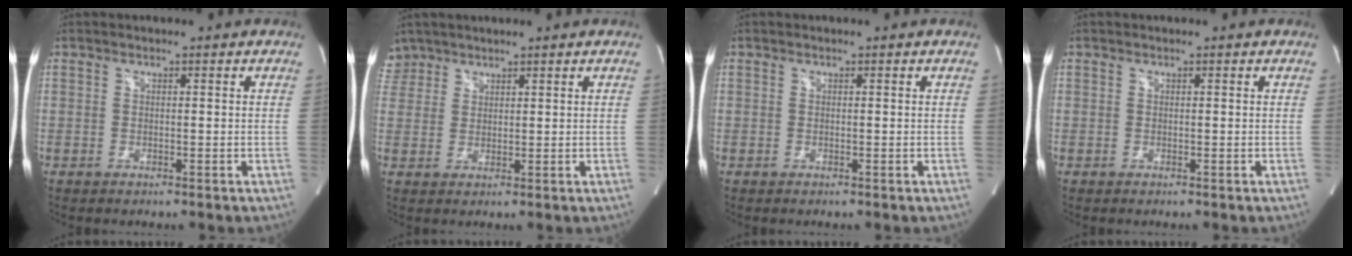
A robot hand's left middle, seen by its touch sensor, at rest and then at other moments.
{"total": 3.6, "force": [2.9, 2.0, -0.4], "torque": [0.014, 0.010, 0.059]}
{"total": 0.0}
{"total": 0.0}